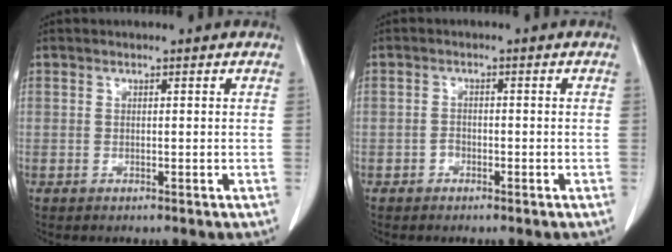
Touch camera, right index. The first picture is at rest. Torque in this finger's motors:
{"motor_torque": [-0.05, -0.03, -0.07, 0.02]}